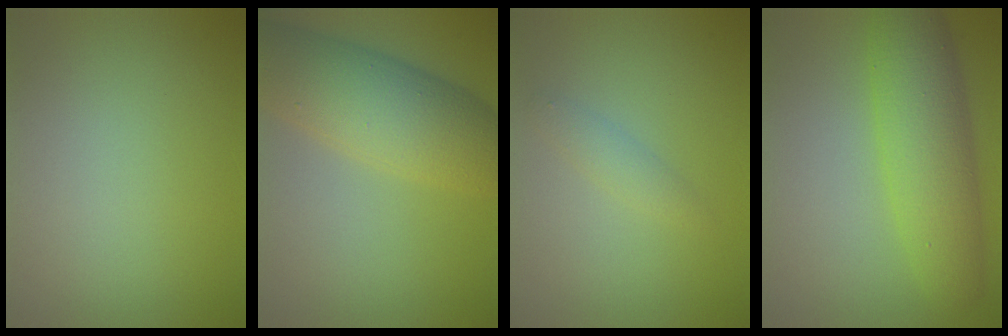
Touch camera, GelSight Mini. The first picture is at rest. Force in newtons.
{"total": 8.6, "press": 8.6, "slide": 0.3}
{"total": 1.4, "press": 1.4, "slide": 0.0}
{"total": 6.5, "press": 6.5, "slide": 0.1}